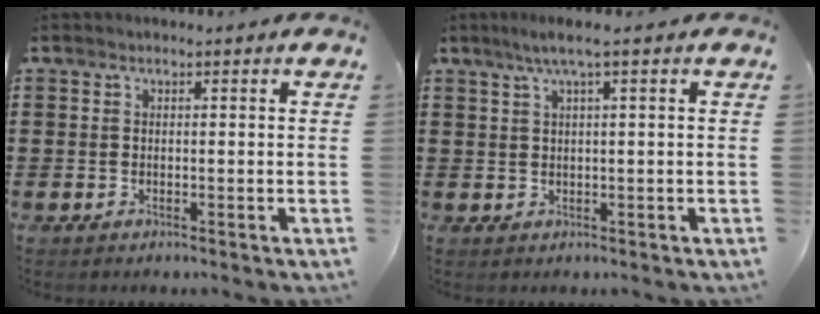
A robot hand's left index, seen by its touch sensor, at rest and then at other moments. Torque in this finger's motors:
{"motor_torque": [1.02, 1.11, 0.30, 0.05]}